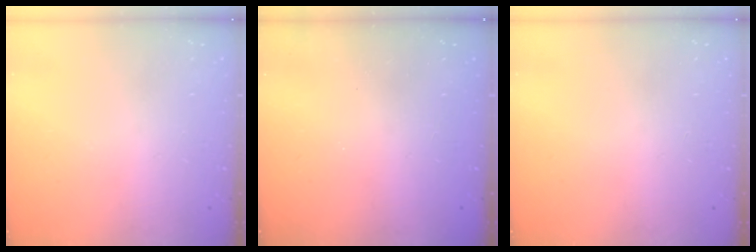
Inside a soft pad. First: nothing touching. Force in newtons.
{"total": 2.4, "press": 2.2, "slide": 0.8}
{"total": 0.0}